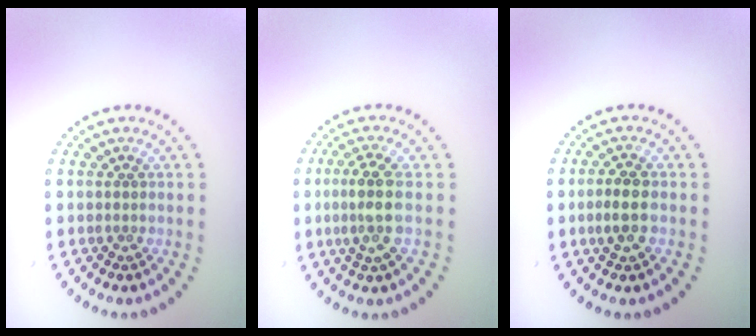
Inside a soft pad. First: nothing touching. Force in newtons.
{"total": 3.2, "press": 3.0, "slide": 1.3}
{"total": 2.4, "press": 2.4, "slide": 0.3}